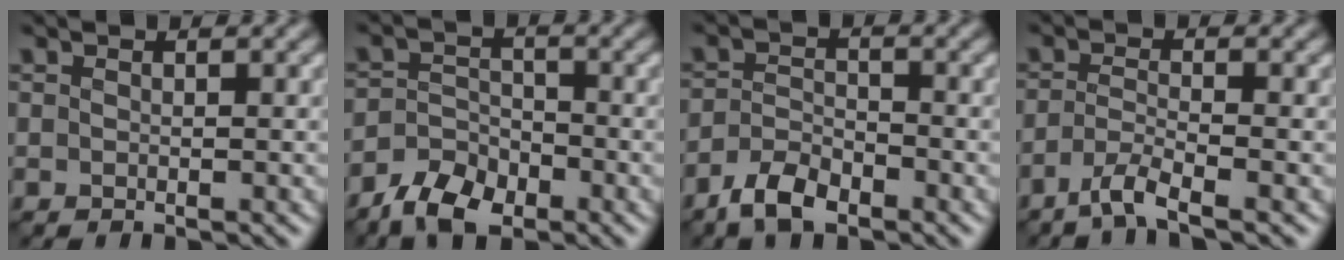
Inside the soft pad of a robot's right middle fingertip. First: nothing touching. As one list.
[{"total": 4.3, "force": [-3.2, 2.3, 1.8], "torque": [-0.029, 0.003, -0.066]}, {"total": 3.5, "force": [-2.6, 1.5, 1.8], "torque": [-0.035, 0.004, -0.056]}, {"total": 2.7, "force": [-1.9, 0.4, 1.9], "torque": [-0.036, 0.003, -0.051]}]